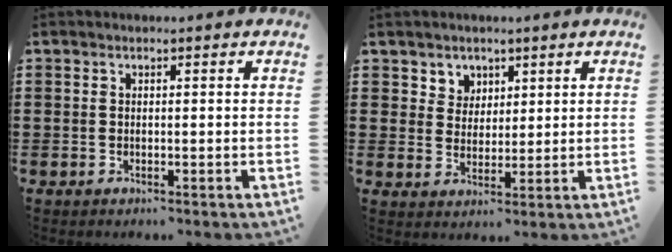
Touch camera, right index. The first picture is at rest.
{"total": 3.7, "force": [2.3, 3.0, 0.0], "torque": [-0.018, 0.009, 0.041]}